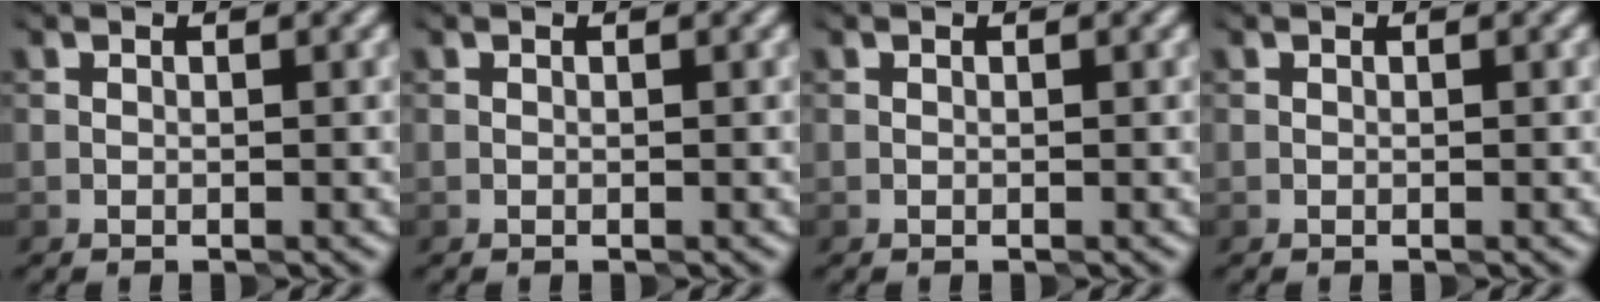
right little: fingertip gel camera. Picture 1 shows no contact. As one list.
[{"total": 0.0}, {"total": 0.0}, {"total": 0.0}]